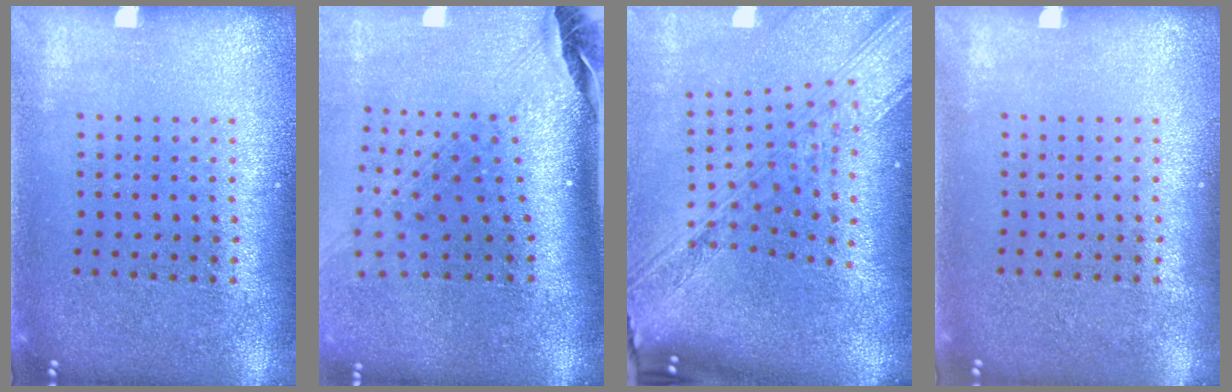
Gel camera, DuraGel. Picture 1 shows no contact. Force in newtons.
{"total": 2.5, "press": 1.7, "slide": 1.8}
{"total": 4.0, "press": 2.9, "slide": 2.8}
{"total": 0.0}